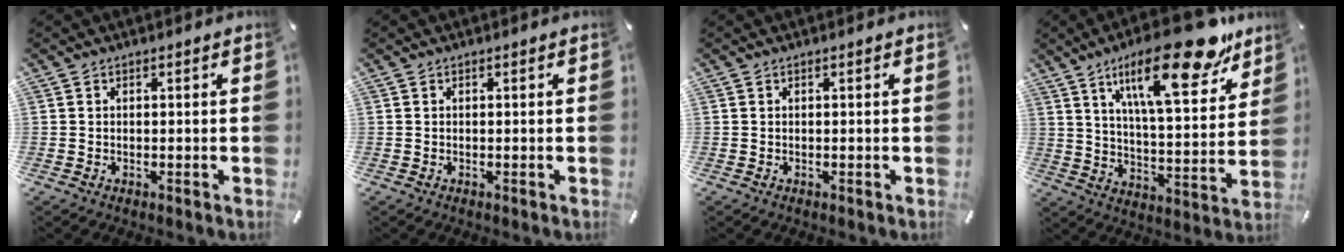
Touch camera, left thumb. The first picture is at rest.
{"total": 0.0}
{"total": 0.0}
{"total": 23.9, "force": [14.8, 7.9, 17.1], "torque": [-0.257, -0.078, 0.234]}